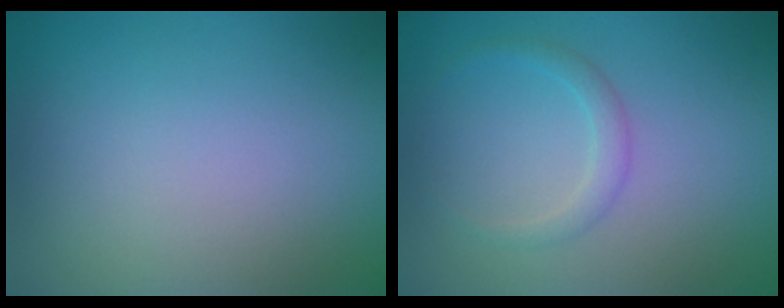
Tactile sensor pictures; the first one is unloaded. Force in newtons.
{"total": 1.5, "press": 1.5, "slide": 0.0}